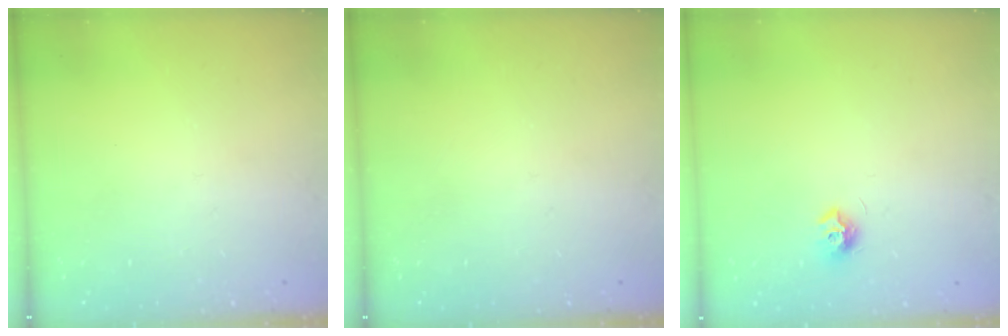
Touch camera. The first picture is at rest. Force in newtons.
{"total": 0.0}
{"total": 7.8, "press": 7.8, "slide": 0.3}